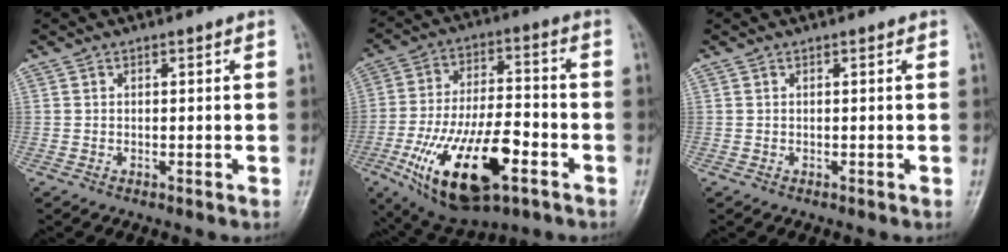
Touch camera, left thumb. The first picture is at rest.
{"total": 21.4, "force": [-8.7, 9.4, 17.1], "torque": [-0.304, 0.028, -0.137]}
{"total": 0.0}